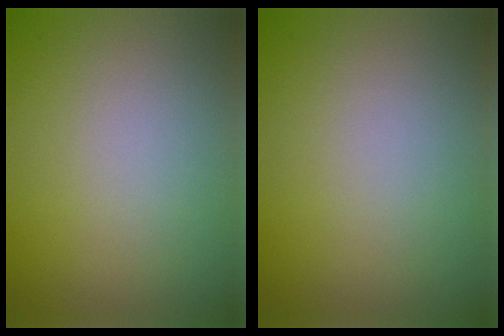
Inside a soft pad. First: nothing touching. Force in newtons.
{"total": 0.0}